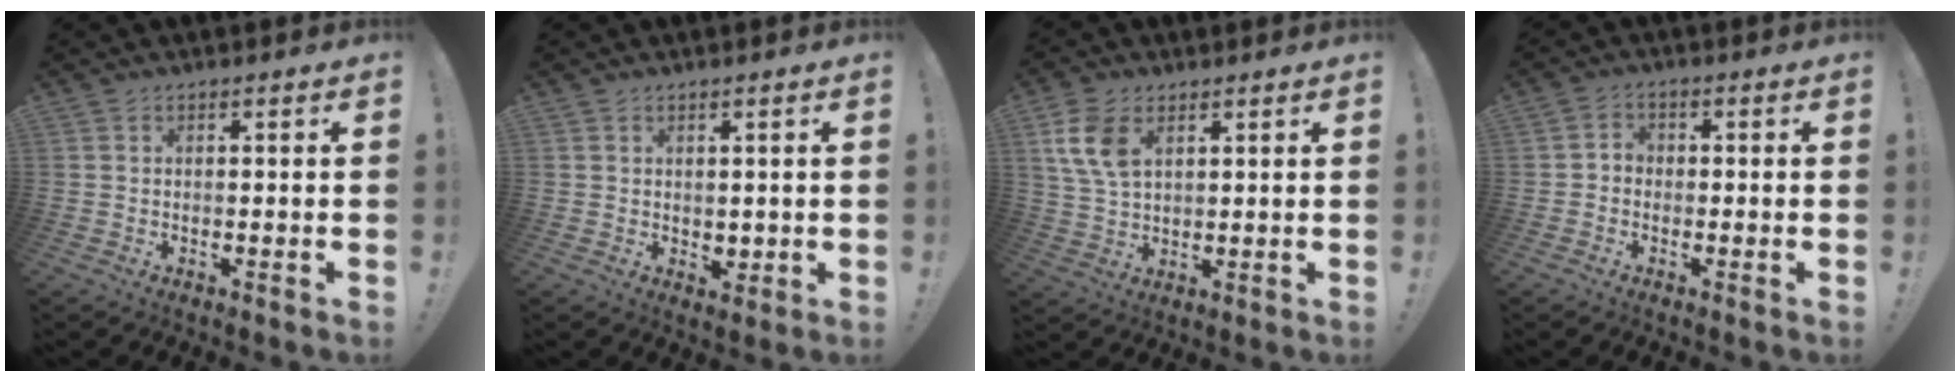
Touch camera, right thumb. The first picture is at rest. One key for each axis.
{"total": 2.6, "fx": 1.0, "fy": 2.1, "fz": 1.0, "tx": 0.003, "ty": -0.012, "tz": 0.016}
{"total": 10.1, "fx": 4.4, "fy": 6.3, "fz": 6.5, "tx": -0.129, "ty": -0.008, "tz": 0.084}
{"total": 2.8, "fx": -1.4, "fy": 2.0, "fz": 1.3, "tx": -0.021, "ty": 0.012, "tz": -0.025}